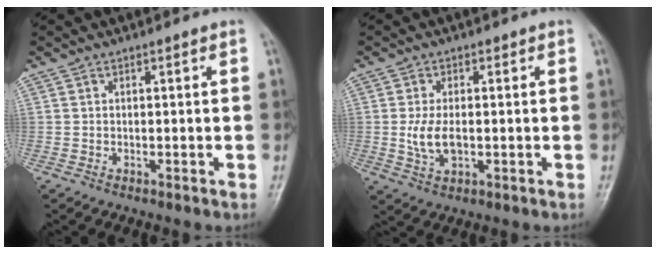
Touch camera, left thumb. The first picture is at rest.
{"total": 5.3, "force": [-0.3, 3.0, 4.4], "torque": [-0.089, -0.007, -0.005]}